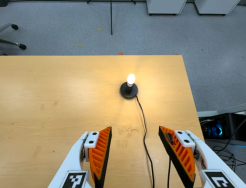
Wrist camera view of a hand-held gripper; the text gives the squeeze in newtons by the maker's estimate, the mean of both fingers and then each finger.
{"total": 0.0}